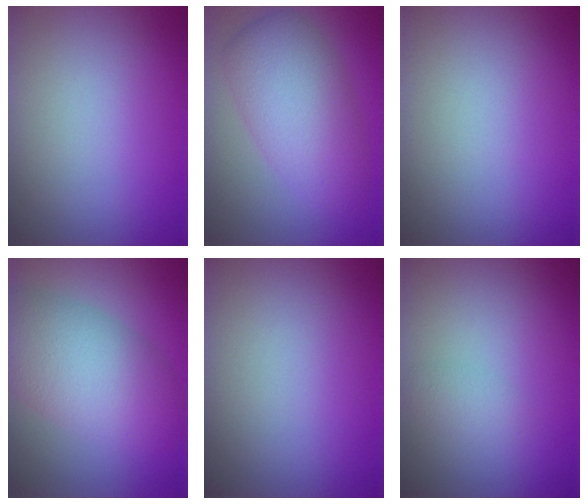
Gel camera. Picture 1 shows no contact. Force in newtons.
{"total": 6.8, "press": 6.8, "slide": 0.2}
{"total": 0.0}
{"total": 7.9, "press": 7.9, "slide": 0.1}
{"total": 0.0}
{"total": 1.2, "press": 1.2, "slide": 0.1}